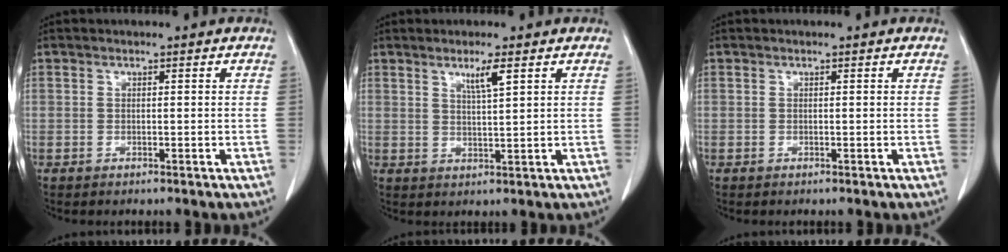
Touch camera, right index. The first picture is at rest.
{"total": 3.3, "force": [1.8, -0.3, 2.7], "torque": [-0.052, -0.005, 0.035]}
{"total": 0.0}